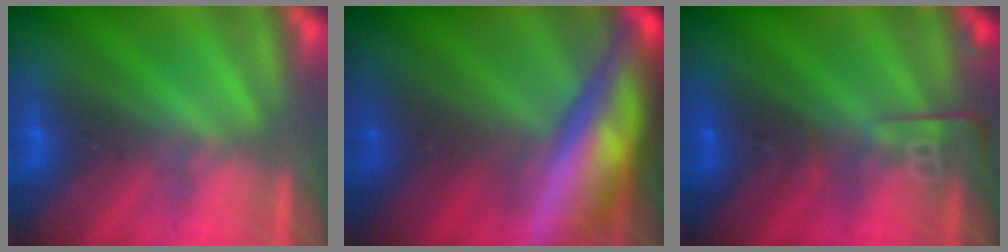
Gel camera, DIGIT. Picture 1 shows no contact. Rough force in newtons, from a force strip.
{"total": 7.1}
{"total": 2.6}